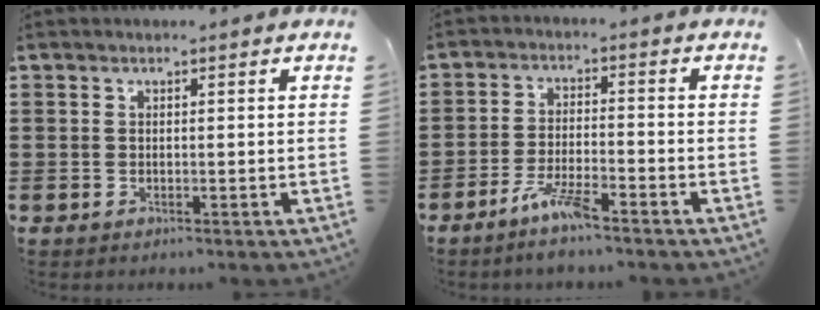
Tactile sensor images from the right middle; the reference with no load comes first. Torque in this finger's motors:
{"motor_torque": [2.14, 0.00, 0.31, 0.12]}